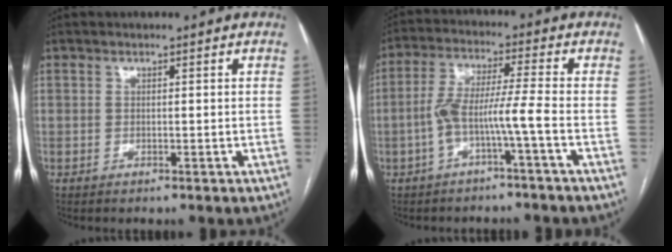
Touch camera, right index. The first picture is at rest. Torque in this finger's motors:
{"motor_torque": [1.04, -0.33, 0.57, 0.17]}